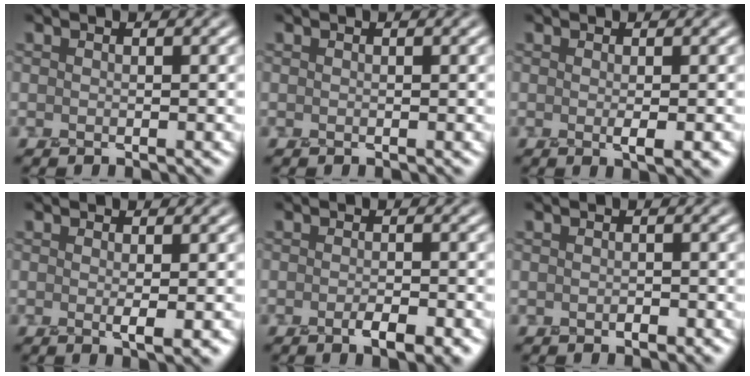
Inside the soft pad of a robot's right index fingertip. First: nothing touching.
{"total": 0.0}
{"total": 2.0, "force": [-0.3, 0.5, 2.0], "torque": [-0.025, -0.003, -0.003]}
{"total": 2.0, "force": [-0.1, 0.4, 2.0], "torque": [-0.026, -0.003, -0.003]}
{"total": 2.9, "force": [-1.5, 0.8, 2.4], "torque": [-0.040, -0.005, -0.023]}
{"total": 1.1, "force": [-0.4, 0.6, 0.8], "torque": [-0.013, -0.002, -0.005]}